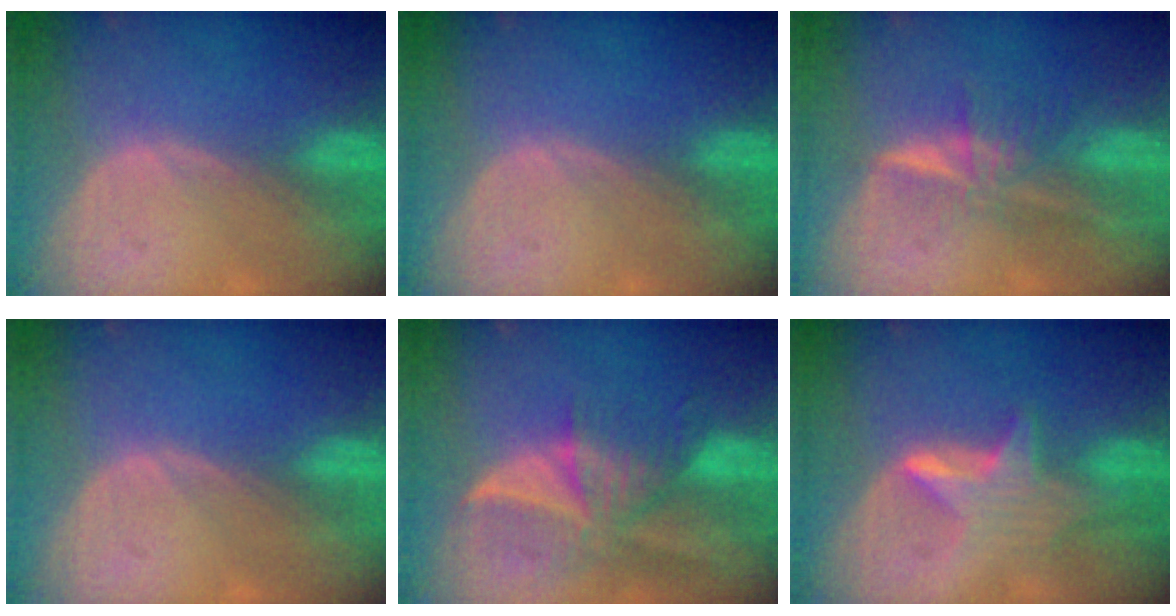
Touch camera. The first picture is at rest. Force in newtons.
{"total": 0.0}
{"total": 6.1, "press": 5.4, "slide": 2.7}
{"total": 0.0}
{"total": 9.6, "press": 8.4, "slide": 4.5}
{"total": 6.0, "press": 5.9, "slide": 1.1}